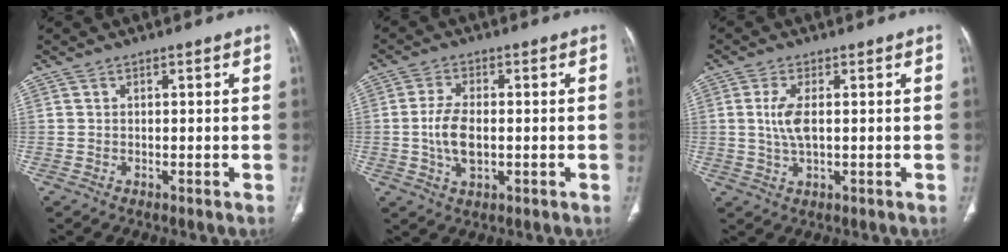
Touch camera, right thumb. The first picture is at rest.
{"total": 7.0, "force": [-0.6, 3.7, 5.9], "torque": [-0.120, 0.000, -0.011]}
{"total": 4.8, "force": [0.6, 1.9, 4.3], "torque": [-0.103, -0.005, 0.015]}